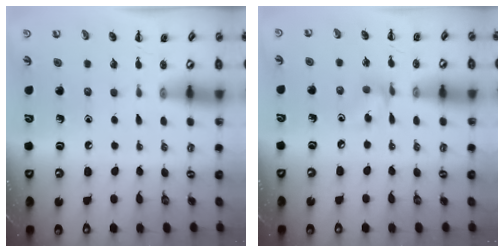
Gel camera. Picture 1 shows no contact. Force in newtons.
{"total": 6.2, "press": 6.1, "slide": 1.4}